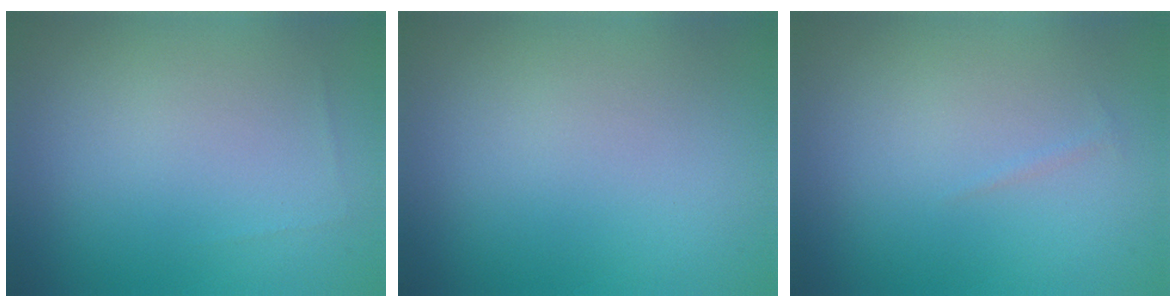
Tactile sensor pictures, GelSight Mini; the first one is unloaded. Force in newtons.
{"total": 0.0}
{"total": 0.8, "press": 0.8, "slide": 0.2}